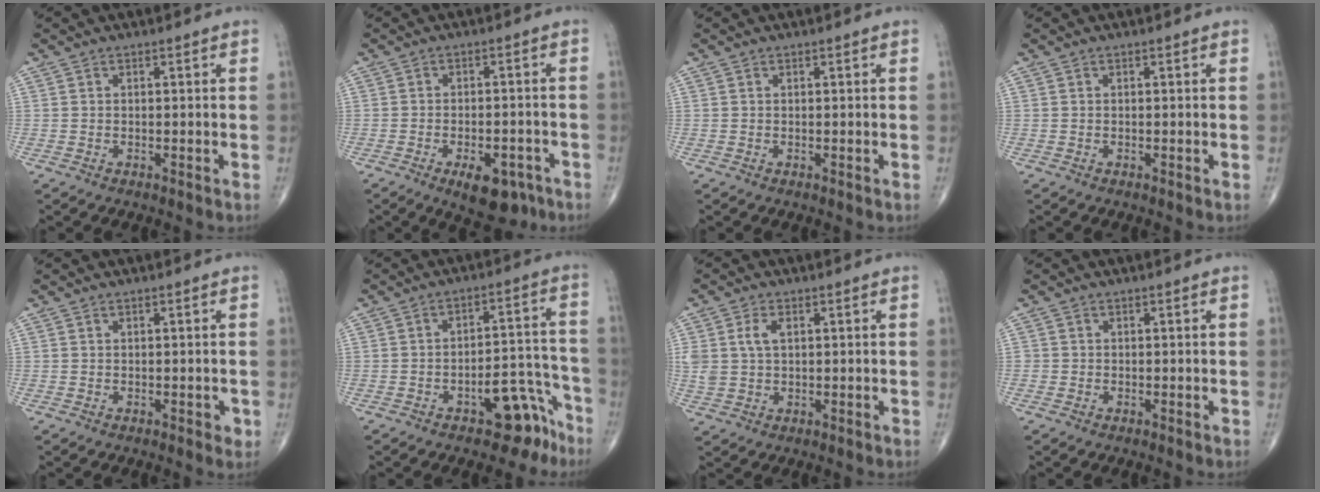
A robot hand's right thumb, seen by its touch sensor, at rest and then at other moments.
{"total": 8.4, "force": [-4.7, 4.0, 5.7], "torque": [-0.066, 0.017, -0.061]}
{"total": 0.0}
{"total": 0.0}
{"total": 1.4, "force": [-0.1, 0.8, 1.2], "torque": [-0.013, -0.002, 0.000]}
{"total": 9.6, "force": [-6.1, 4.4, 5.9], "torque": [-0.044, 0.068, -0.080]}
{"total": 5.1, "force": [1.4, 3.2, 3.7], "torque": [-0.083, 0.004, 0.030]}
{"total": 0.6, "force": [-0.2, 0.6, 0.0], "torque": [0.003, 0.005, -0.005]}